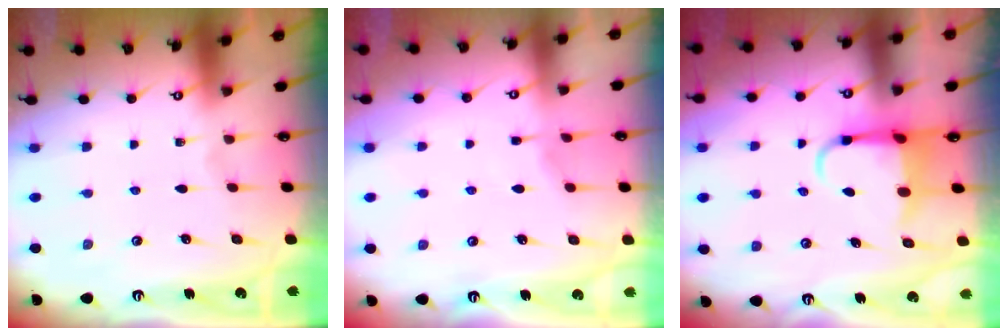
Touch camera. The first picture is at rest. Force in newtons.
{"total": 2.1, "press": 2.1, "slide": 0.4}
{"total": 5.2, "press": 5.1, "slide": 1.0}